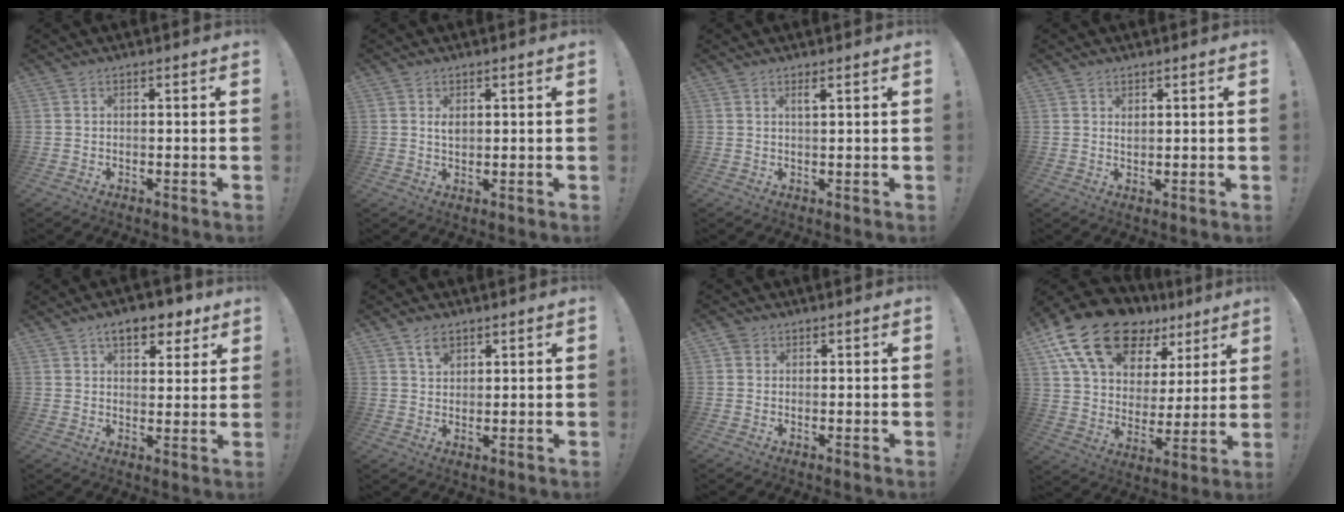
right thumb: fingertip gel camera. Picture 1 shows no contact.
{"total": 2.1, "force": [1.0, 1.1, 1.6], "torque": [-0.018, -0.004, 0.014]}
{"total": 1.9, "force": [1.1, 0.0, 1.5], "torque": [-0.017, -0.004, 0.016]}
{"total": 1.4, "force": [1.1, 0.7, 0.6], "torque": [0.003, -0.007, 0.018]}
{"total": 9.3, "force": [5.8, 4.5, 5.7], "torque": [-0.071, -0.027, 0.100]}
{"total": 4.2, "force": [2.9, 2.3, 1.9], "torque": [-0.022, -0.013, 0.052]}
{"total": 1.6, "force": [0.9, 1.3, 0.4], "torque": [-0.002, -0.001, 0.015]}
{"total": 21.8, "force": [14.0, 12.0, 11.6], "torque": [-0.191, -0.082, 0.259]}